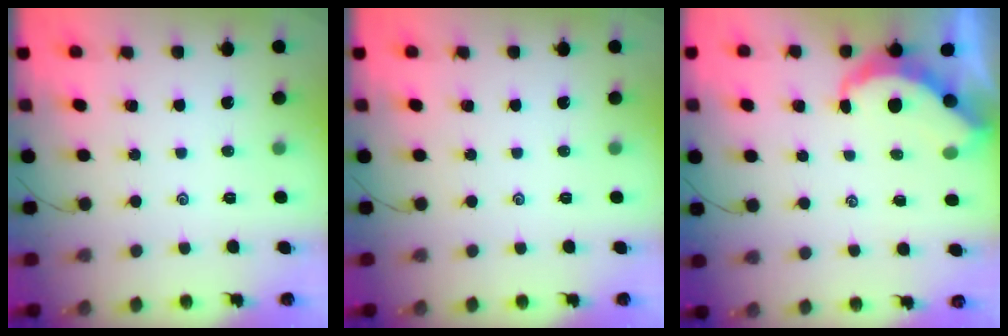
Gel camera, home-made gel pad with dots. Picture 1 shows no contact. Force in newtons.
{"total": 0.0}
{"total": 5.8, "press": 5.8, "slide": 0.4}